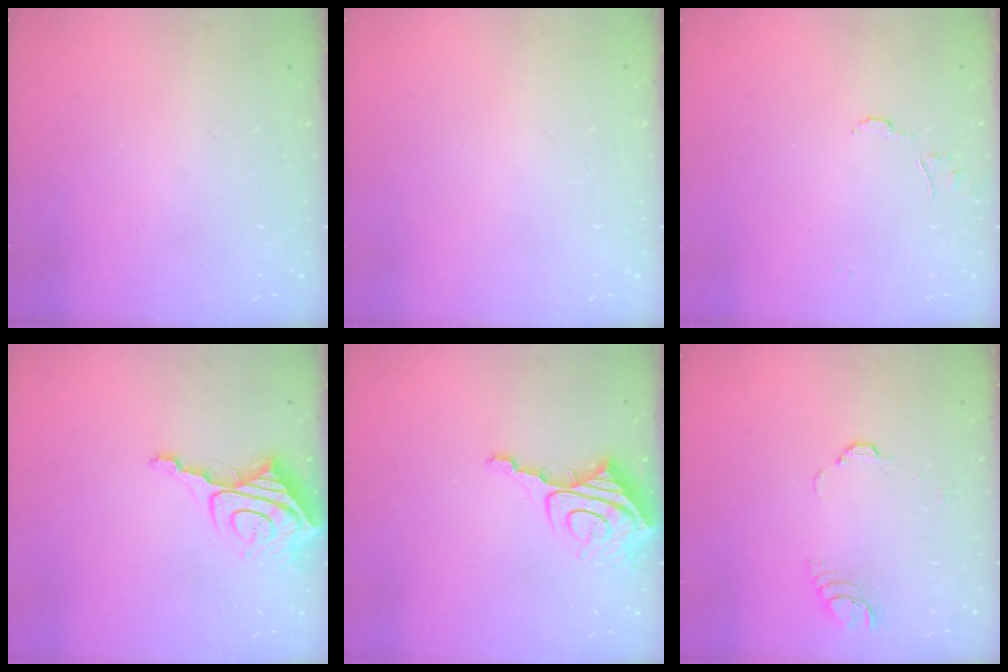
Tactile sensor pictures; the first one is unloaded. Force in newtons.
{"total": 0.0}
{"total": 5.8, "press": 5.8, "slide": 0.4}
{"total": 11.2, "press": 11.2, "slide": 1.2}
{"total": 10.4, "press": 10.3, "slide": 1.1}
{"total": 3.3, "press": 3.3, "slide": 0.3}